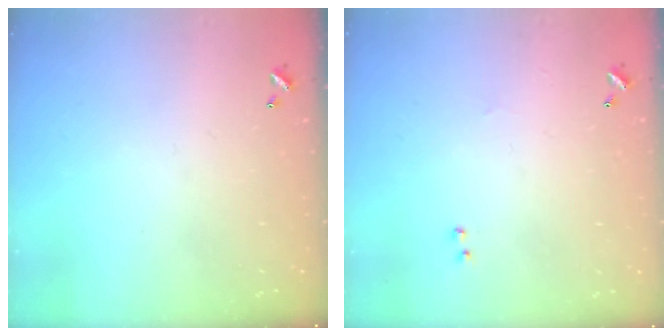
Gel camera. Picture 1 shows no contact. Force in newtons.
{"total": 2.3, "press": 2.2, "slide": 0.8}